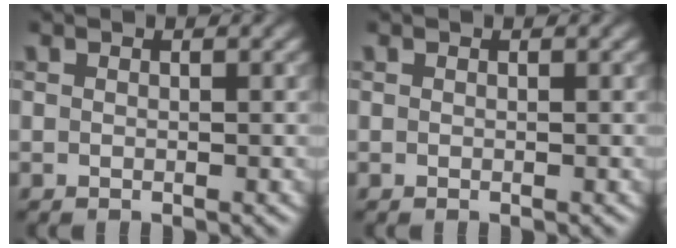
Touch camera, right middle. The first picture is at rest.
{"total": 0.0}